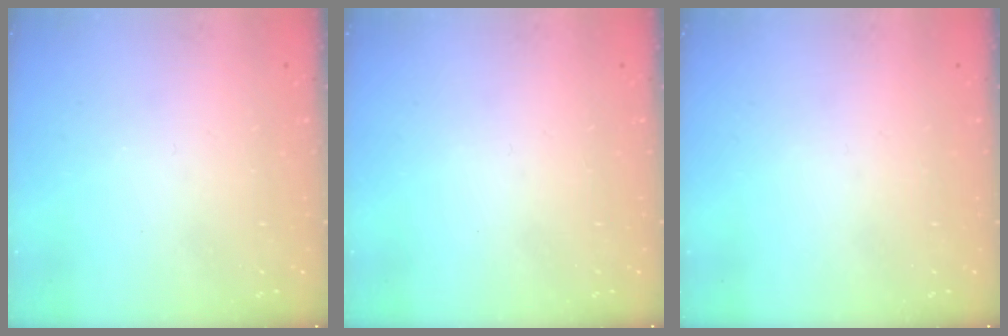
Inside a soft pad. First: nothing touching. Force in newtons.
{"total": 0.0}
{"total": 0.0}